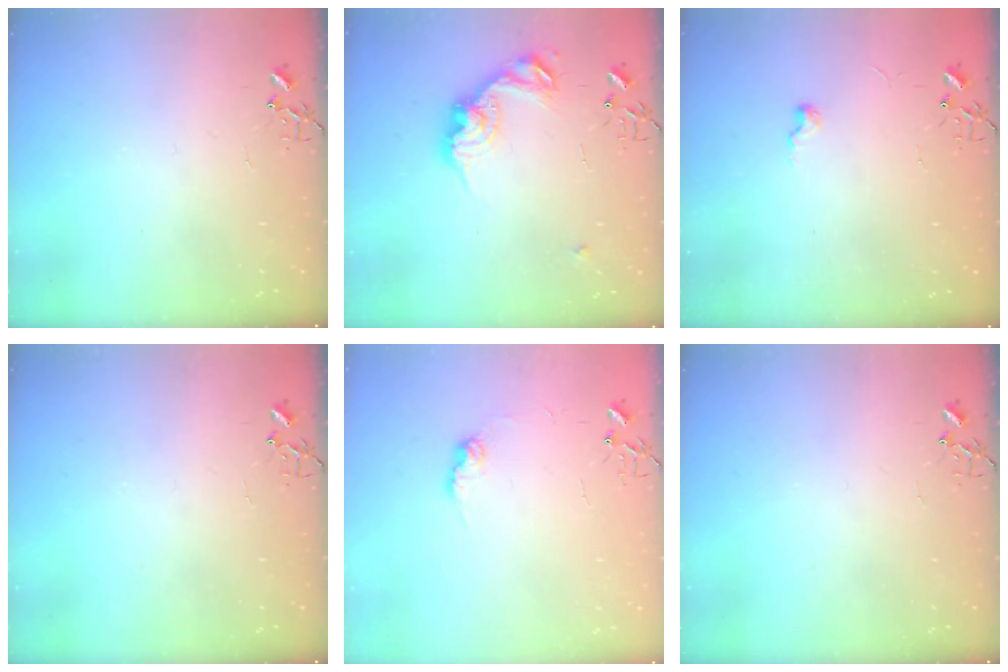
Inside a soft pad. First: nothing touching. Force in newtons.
{"total": 13.8, "press": 13.8, "slide": 0.4}
{"total": 5.9, "press": 5.8, "slide": 0.6}
{"total": 0.0}
{"total": 7.2, "press": 7.2, "slide": 0.3}
{"total": 0.0}